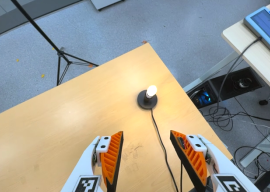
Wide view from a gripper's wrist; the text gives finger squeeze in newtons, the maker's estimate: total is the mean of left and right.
{"total": 0.0}